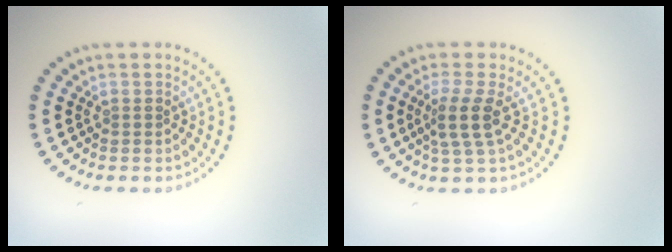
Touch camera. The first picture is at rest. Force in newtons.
{"total": 2.8, "press": 2.2, "slide": 1.8}